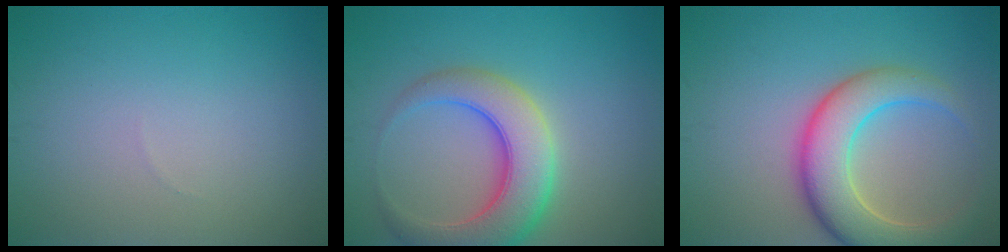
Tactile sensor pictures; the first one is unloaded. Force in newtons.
{"total": 7.4, "press": 7.4, "slide": 0.3}
{"total": 7.2, "press": 7.2, "slide": 0.6}